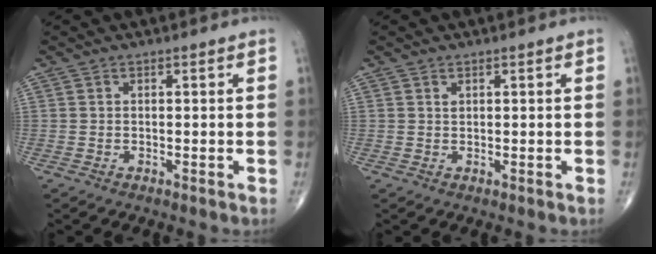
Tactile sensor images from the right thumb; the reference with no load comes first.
{"total": 0.6, "force": [0.4, 0.4, 0.3], "torque": [-0.002, 0.000, 0.008]}